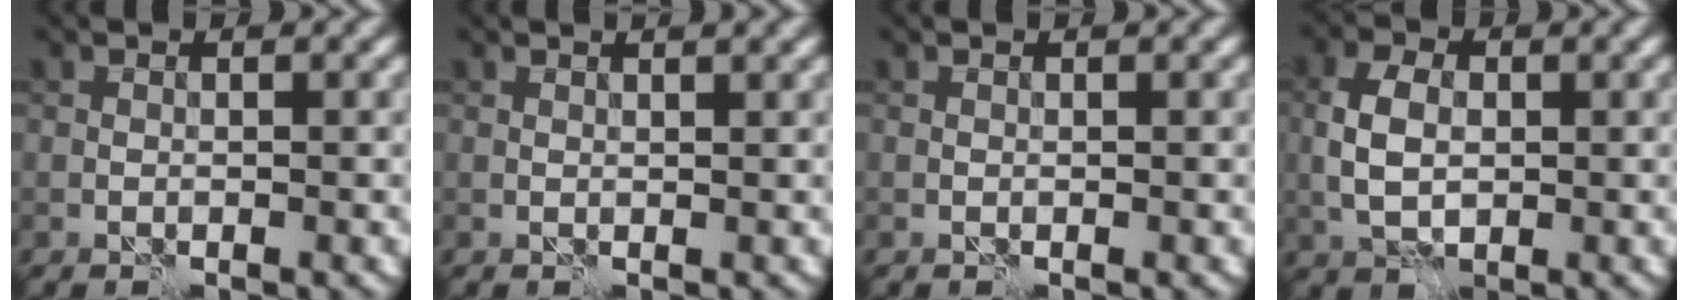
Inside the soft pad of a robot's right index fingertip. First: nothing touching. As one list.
[{"total": 1.5, "force": [1.1, 0.3, 0.9], "torque": [-0.014, 0.000, 0.009]}, {"total": 0.0}, {"total": 4.6, "force": [-0.1, 3.0, 3.4], "torque": [-0.075, 0.003, -0.006]}]